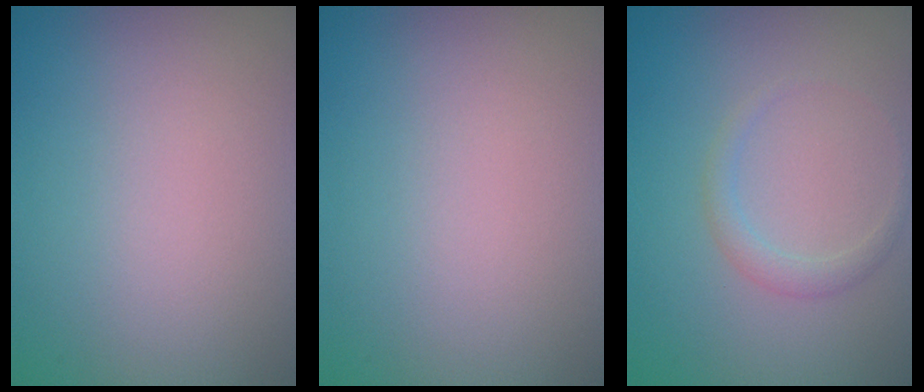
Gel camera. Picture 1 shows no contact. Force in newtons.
{"total": 0.0}
{"total": 1.3, "press": 1.3, "slide": 0.0}